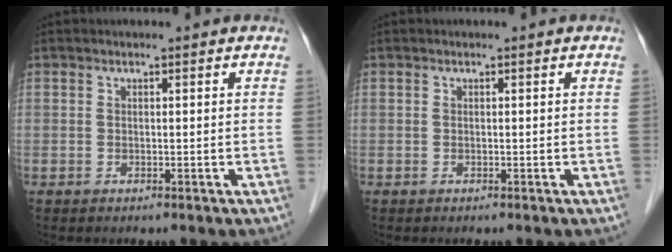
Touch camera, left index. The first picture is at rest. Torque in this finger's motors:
{"motor_torque": [0.00, 0.00, 0.00, 0.00]}